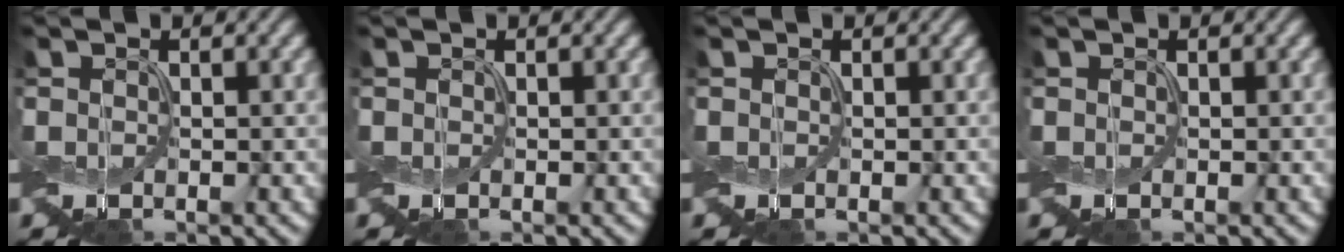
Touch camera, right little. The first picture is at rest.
{"total": 0.0}
{"total": 0.0}
{"total": 0.0}